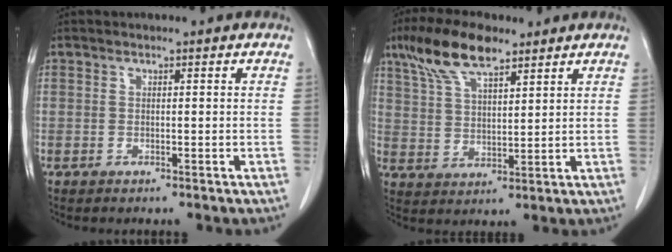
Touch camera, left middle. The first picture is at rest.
{"total": 10.2, "force": [7.1, 3.0, 6.7], "torque": [-0.139, 0.020, 0.135]}